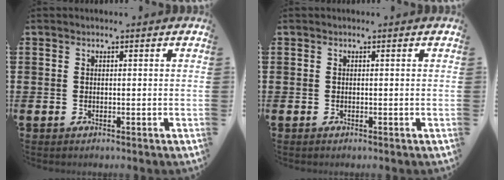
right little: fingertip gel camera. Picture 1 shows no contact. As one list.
[{"total": 0.0}]